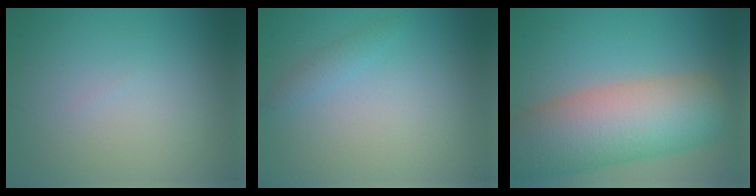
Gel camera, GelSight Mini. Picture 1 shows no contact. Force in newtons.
{"total": 1.1, "press": 1.1, "slide": 0.1}
{"total": 12.1, "press": 12.1, "slide": 0.7}